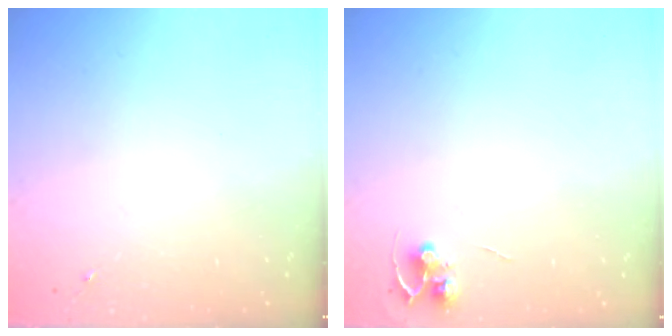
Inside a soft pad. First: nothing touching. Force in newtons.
{"total": 5.7, "press": 5.6, "slide": 0.4}